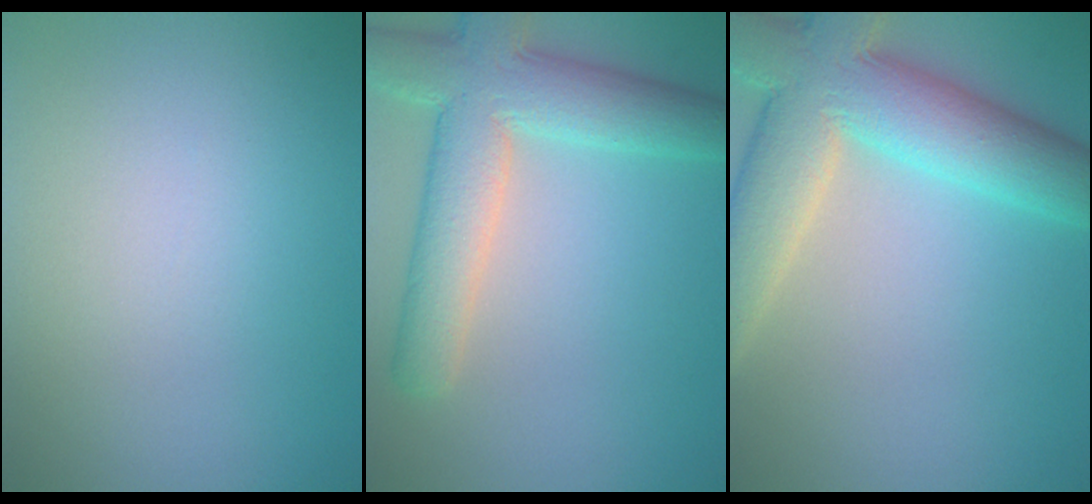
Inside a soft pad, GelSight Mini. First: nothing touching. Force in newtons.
{"total": 8.0, "press": 8.0, "slide": 0.5}
{"total": 10.6, "press": 10.5, "slide": 0.9}